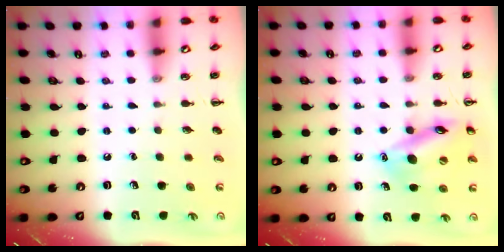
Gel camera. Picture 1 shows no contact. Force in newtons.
{"total": 15.1, "press": 14.8, "slide": 2.8}